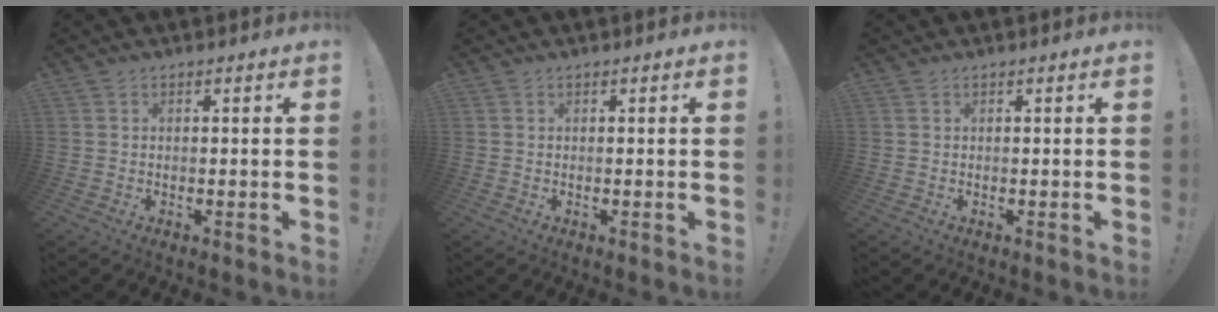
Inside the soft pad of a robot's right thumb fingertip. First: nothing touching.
{"total": 0.0}
{"total": 0.0}